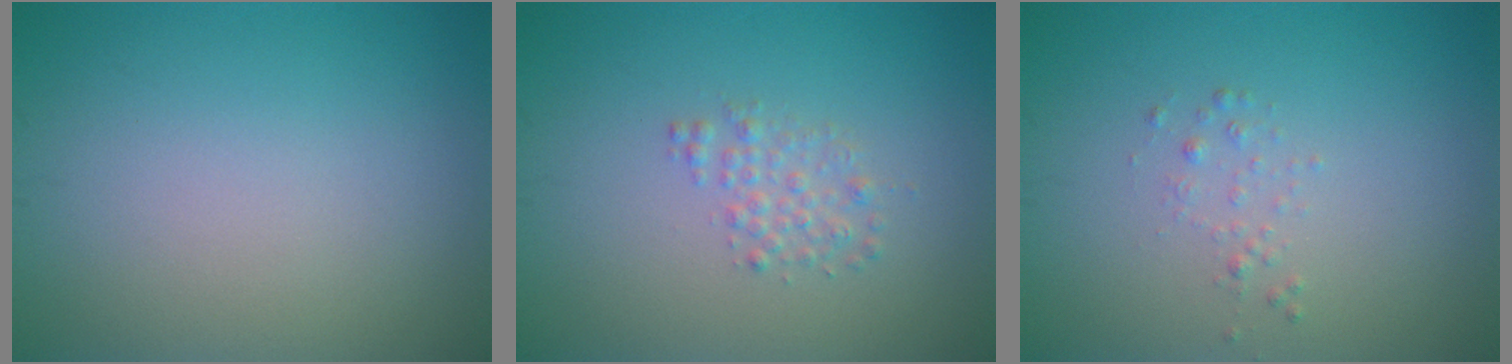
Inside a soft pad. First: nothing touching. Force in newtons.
{"total": 1.6, "press": 1.6, "slide": 0.0}
{"total": 0.8, "press": 0.8, "slide": 0.1}